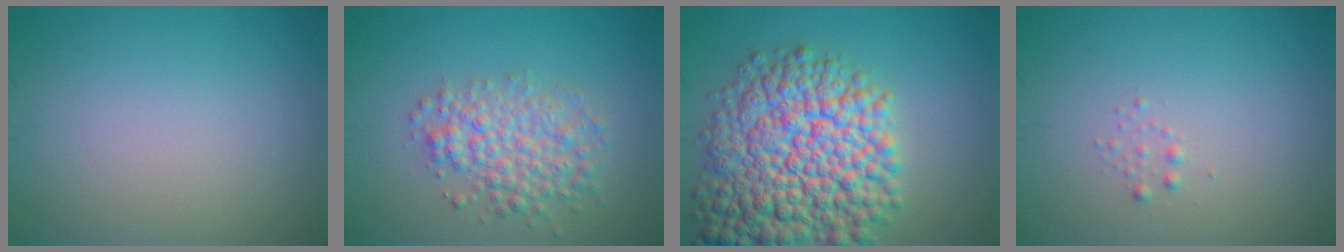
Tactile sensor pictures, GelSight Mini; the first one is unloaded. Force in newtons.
{"total": 4.3, "press": 4.3, "slide": 0.1}
{"total": 13.7, "press": 13.7, "slide": 0.6}
{"total": 0.6, "press": 0.6, "slide": 0.1}